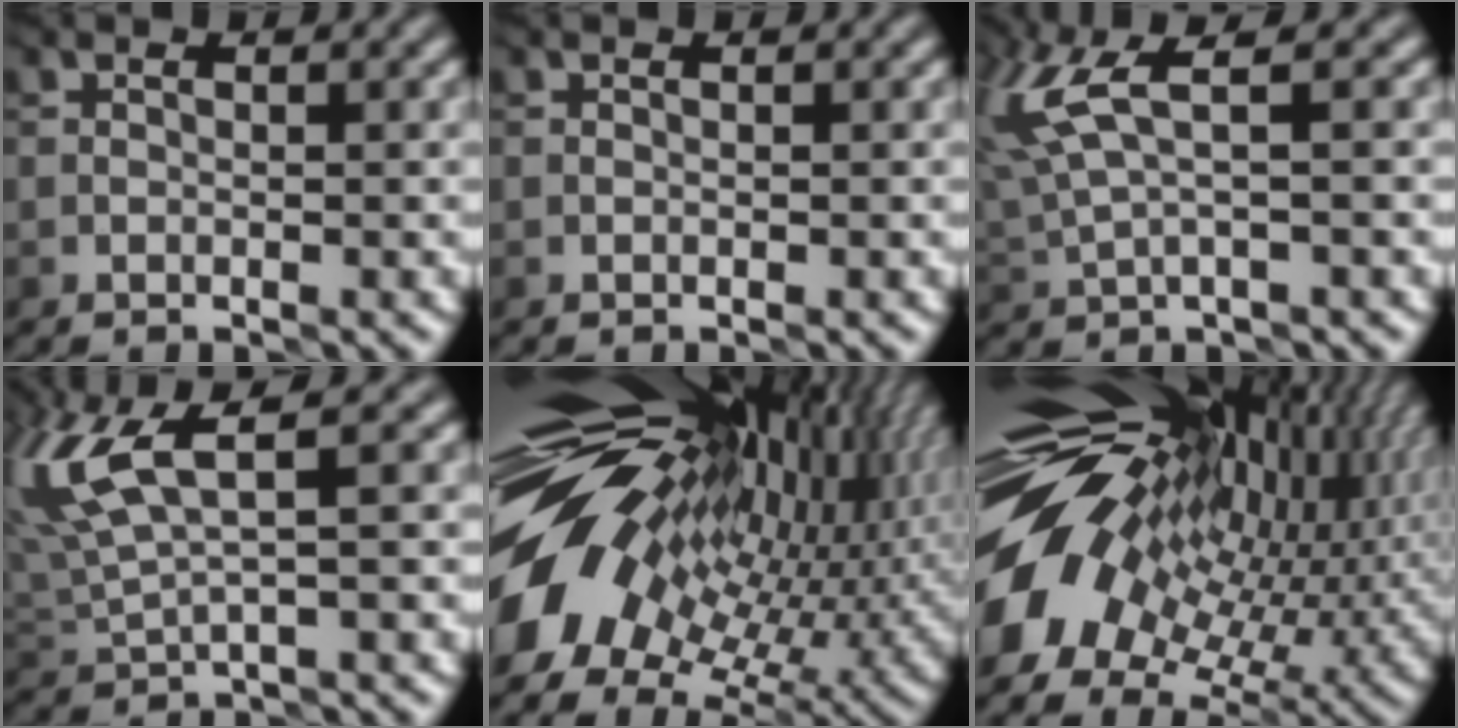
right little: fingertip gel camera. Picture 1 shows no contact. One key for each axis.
{"total": 0.0}
{"total": 4.9, "fx": 2.7, "fy": 1.1, "fz": 4.0, "tx": -0.103, "ty": 0.004, "tz": 0.058}
{"total": 6.6, "fx": 3.3, "fy": 1.9, "fz": 5.4, "tx": -0.132, "ty": 0.006, "tz": 0.071}
{"total": 16.6, "fx": 1.8, "fy": 8.5, "fz": 14.2, "tx": -0.239, "ty": -0.007, "tz": 0.034}
{"total": 16.0, "fx": 2.4, "fy": 9.6, "fz": 12.6, "tx": -0.230, "ty": -0.006, "tz": 0.055}